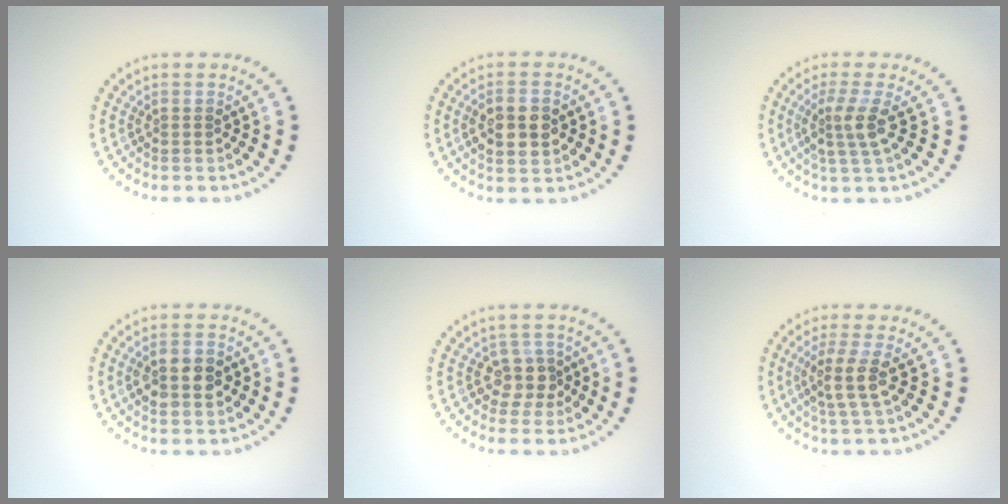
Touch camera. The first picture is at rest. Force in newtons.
{"total": 3.9, "press": 3.9, "slide": 0.3}
{"total": 2.8, "press": 2.1, "slide": 1.8}
{"total": 3.5, "press": 3.5, "slide": 0.1}
{"total": 2.4, "press": 2.1, "slide": 1.2}
{"total": 3.0, "press": 2.4, "slide": 1.8}